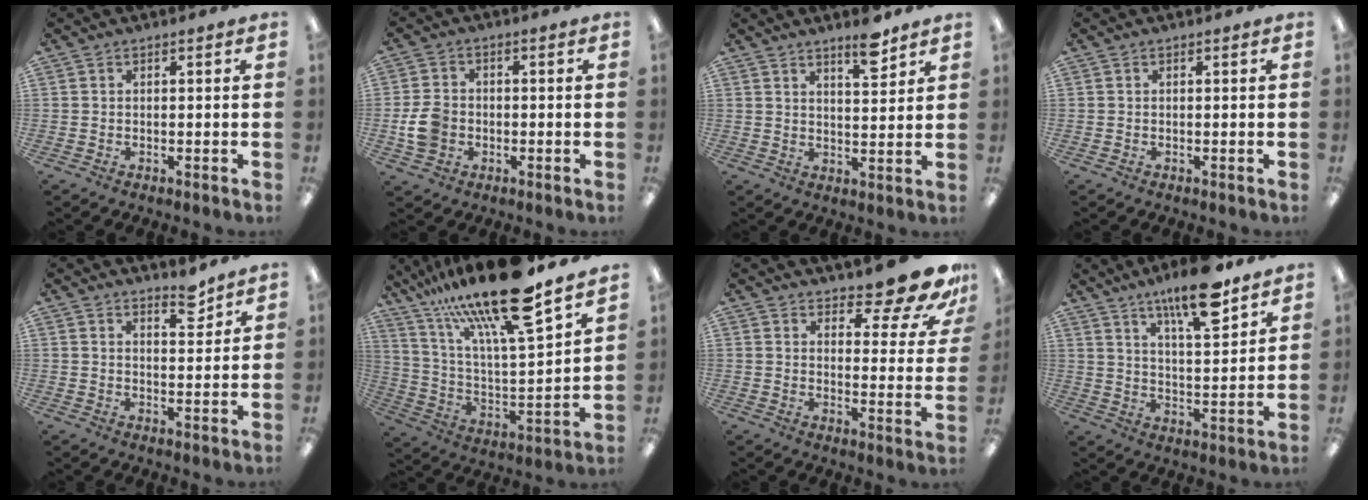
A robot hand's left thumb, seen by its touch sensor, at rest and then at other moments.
{"total": 6.8, "force": [-1.3, 5.4, 3.8], "torque": [-0.076, 0.007, -0.024]}
{"total": 7.0, "force": [5.3, 1.9, 4.1], "torque": [-0.047, -0.037, 0.085]}
{"total": 0.0}
{"total": 4.1, "force": [3.6, 1.1, 1.6], "torque": [-0.006, -0.029, 0.059]}
{"total": 24.6, "force": [18.5, 5.3, 15.4], "torque": [-0.268, -0.113, 0.305]}
{"total": 12.6, "force": [10.7, 3.2, 5.9], "torque": [-0.068, -0.087, 0.181]}
{"total": 13.9, "force": [10.3, 3.3, 8.7], "torque": [-0.136, -0.056, 0.171]}